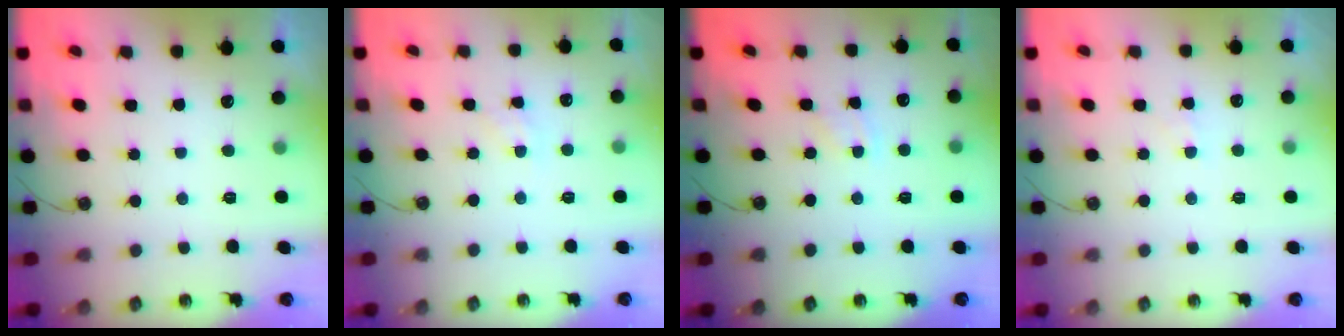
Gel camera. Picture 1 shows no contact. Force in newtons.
{"total": 2.8, "press": 2.8, "slide": 0.5}
{"total": 2.0, "press": 2.0, "slide": 0.4}
{"total": 3.9, "press": 3.8, "slide": 0.5}